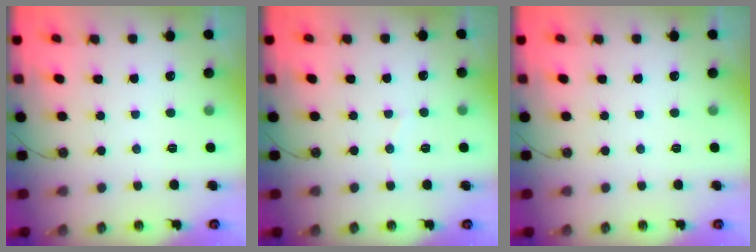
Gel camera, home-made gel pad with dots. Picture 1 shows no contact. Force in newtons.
{"total": 2.7, "press": 2.7, "slide": 0.3}
{"total": 0.0}